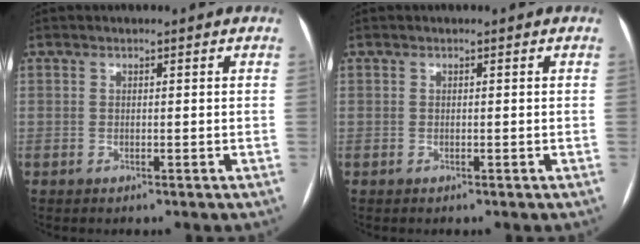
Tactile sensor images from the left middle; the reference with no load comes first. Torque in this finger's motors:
{"motor_torque": [1.04, -1.10, -0.21, -0.17]}